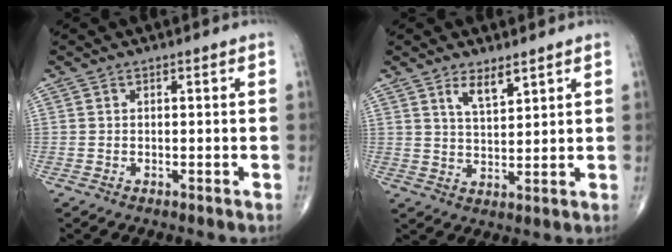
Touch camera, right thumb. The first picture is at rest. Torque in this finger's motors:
{"motor_torque": [-0.17, 0.39, 0.19, 0.02, -0.02]}